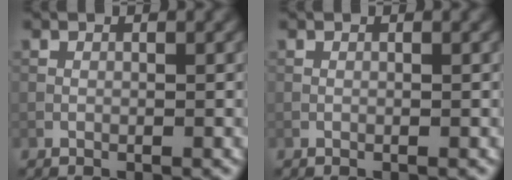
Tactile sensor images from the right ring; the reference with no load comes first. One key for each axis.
{"total": 0.0}